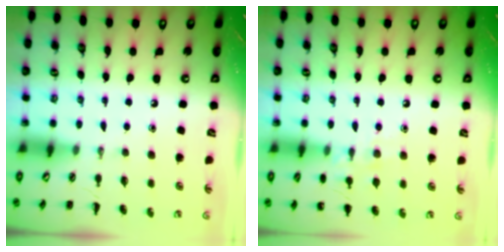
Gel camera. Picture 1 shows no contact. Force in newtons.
{"total": 8.0, "press": 7.8, "slide": 1.7}